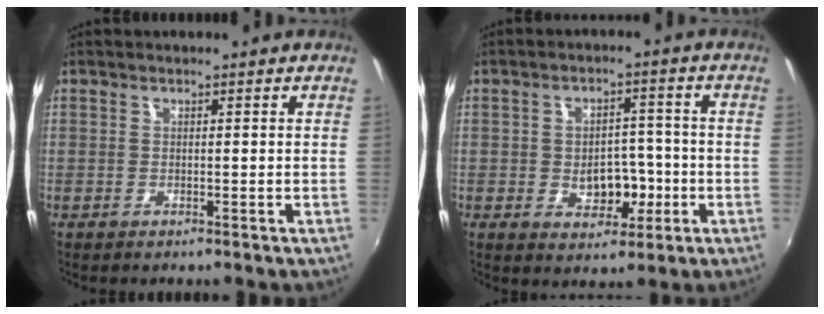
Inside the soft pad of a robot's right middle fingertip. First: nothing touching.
{"total": 6.3, "force": [-1.4, 4.3, 4.4], "torque": [-0.069, 0.004, -0.009]}